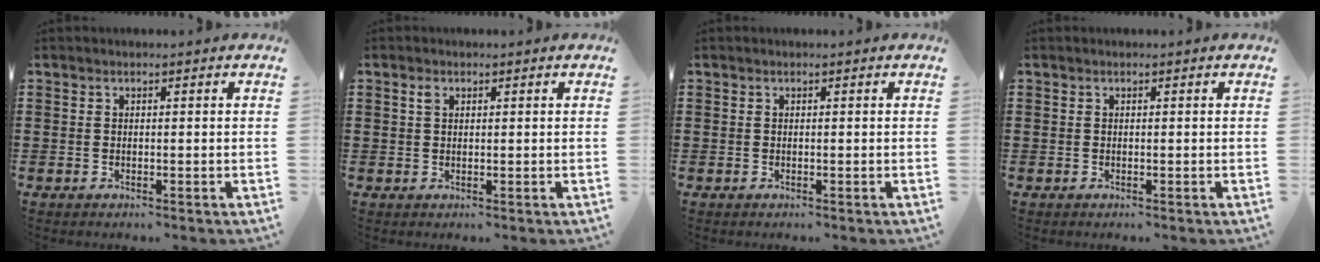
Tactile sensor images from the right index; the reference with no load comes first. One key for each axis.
{"total": 1.3, "fx": 0.6, "fy": 0.7, "fz": 0.9, "tx": -0.020, "ty": 0.005, "tz": 0.010}
{"total": 0.0}
{"total": 0.0}